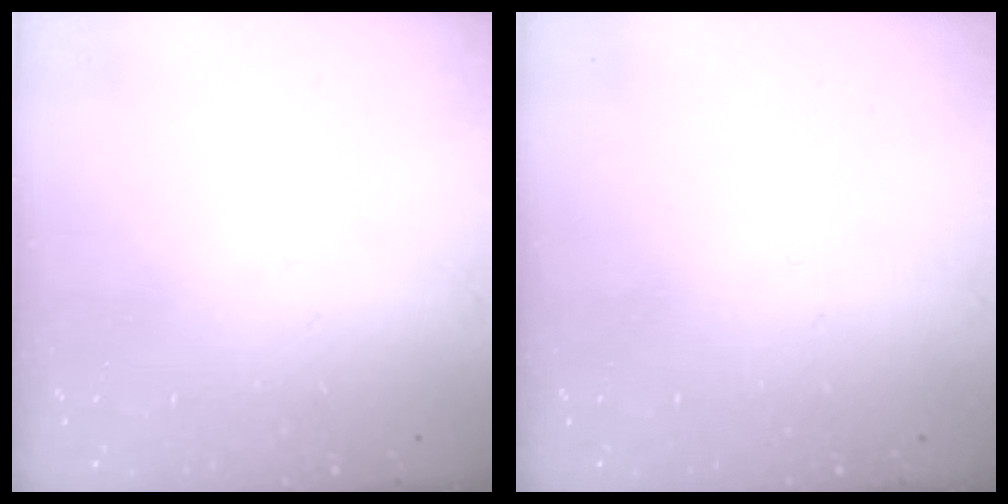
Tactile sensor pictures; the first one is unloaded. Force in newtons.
{"total": 0.0}